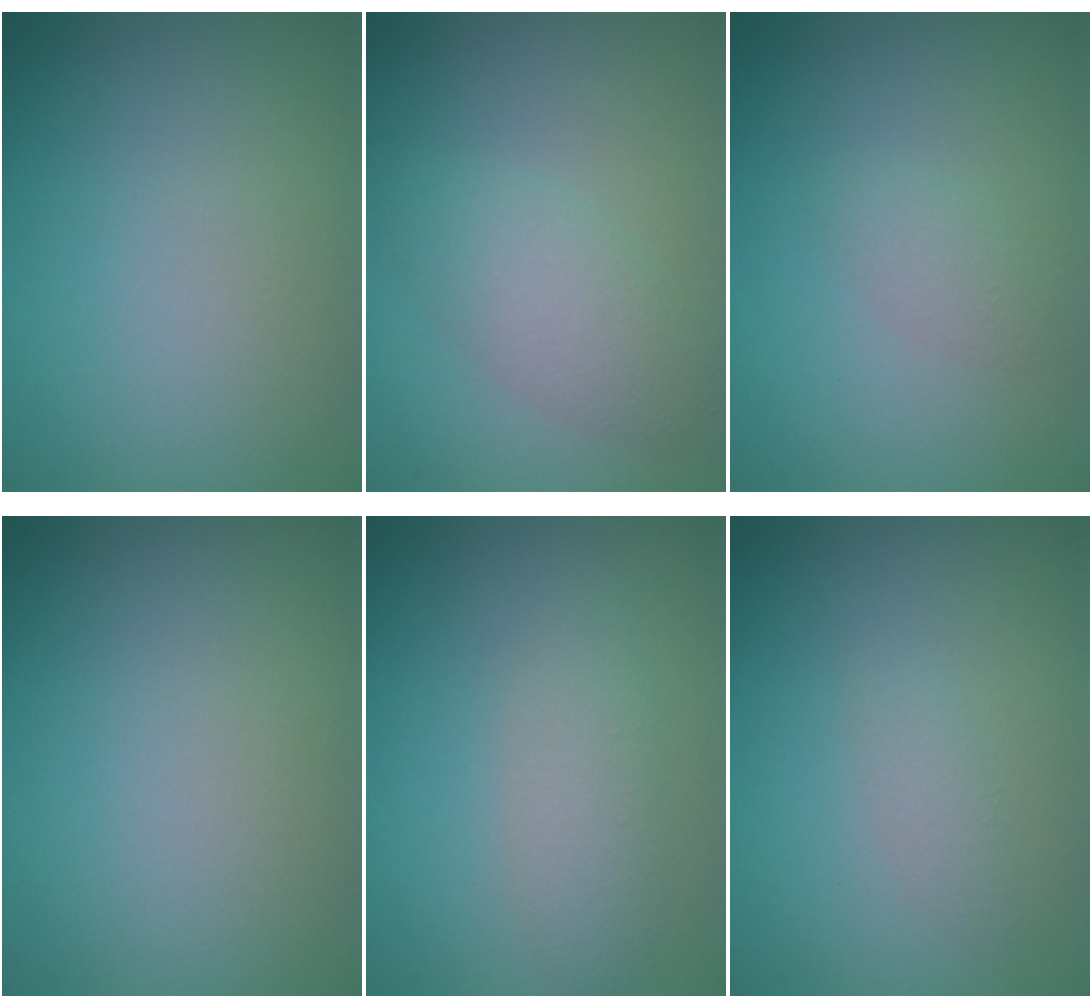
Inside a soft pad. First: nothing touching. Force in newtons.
{"total": 3.2, "press": 3.2, "slide": 0.0}
{"total": 1.2, "press": 1.2, "slide": 0.1}
{"total": 0.0}
{"total": 2.3, "press": 2.3, "slide": 0.1}
{"total": 1.0, "press": 1.0, "slide": 0.1}